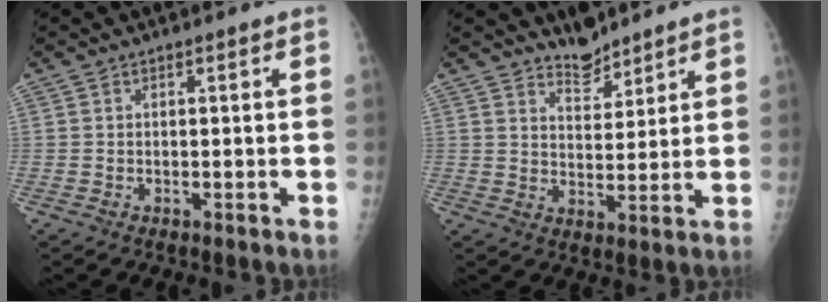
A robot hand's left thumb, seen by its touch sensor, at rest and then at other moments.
{"total": 5.5, "force": [4.9, 2.0, 1.4], "torque": [-0.002, -0.043, 0.087]}